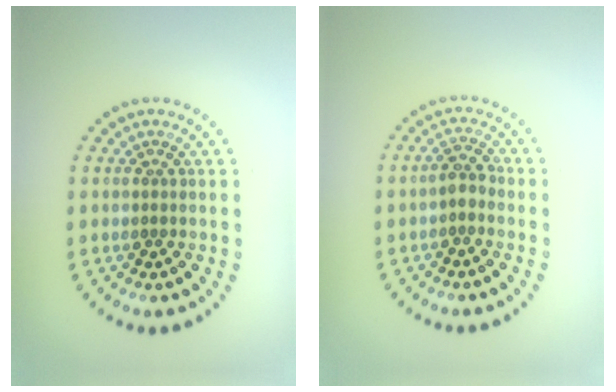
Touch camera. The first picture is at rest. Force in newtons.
{"total": 1.6, "press": 1.5, "slide": 0.6}